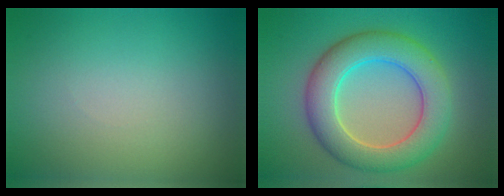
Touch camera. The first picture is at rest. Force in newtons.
{"total": 7.4, "press": 7.4, "slide": 0.5}